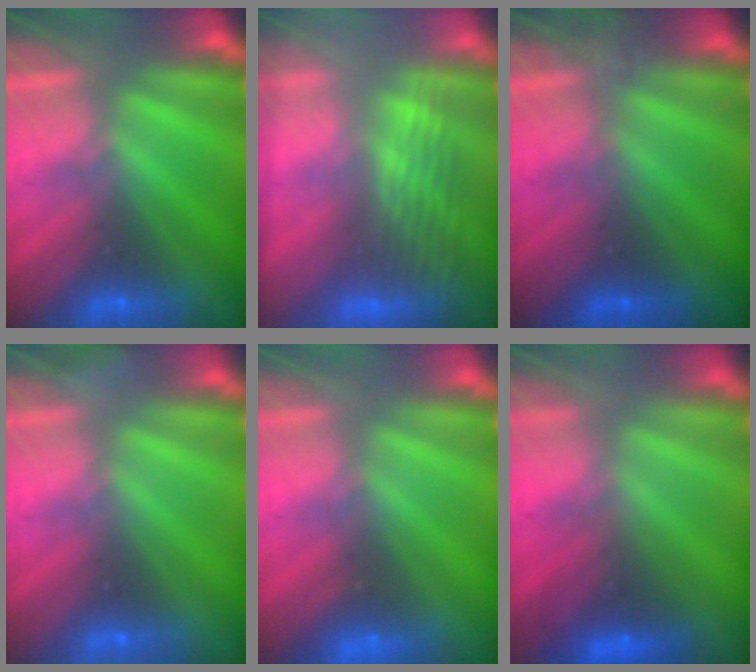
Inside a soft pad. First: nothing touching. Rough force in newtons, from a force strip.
{"total": 2.8}
{"total": 1.6}
{"total": 2.3}
{"total": 2.3}
{"total": 2.9}